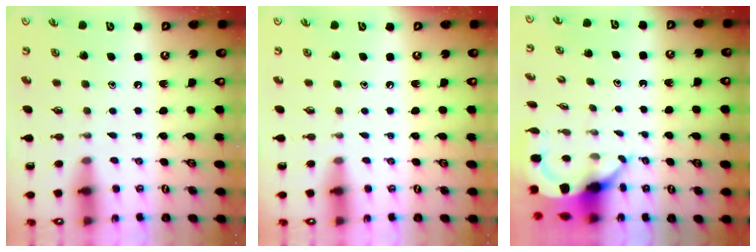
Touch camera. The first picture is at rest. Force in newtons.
{"total": 0.0}
{"total": 5.2, "press": 5.1, "slide": 0.5}